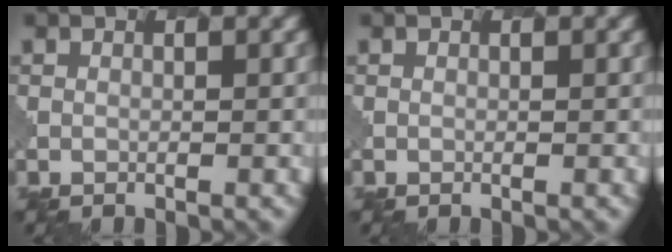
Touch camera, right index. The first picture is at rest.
{"total": 0.0}